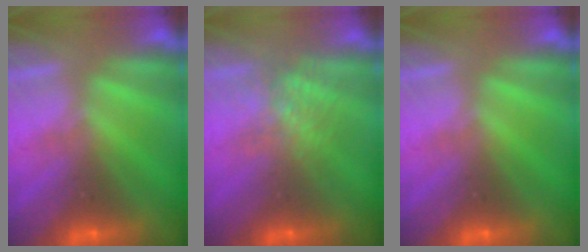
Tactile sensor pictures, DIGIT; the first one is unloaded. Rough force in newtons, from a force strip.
{"total": 4.3}
{"total": 0.0}